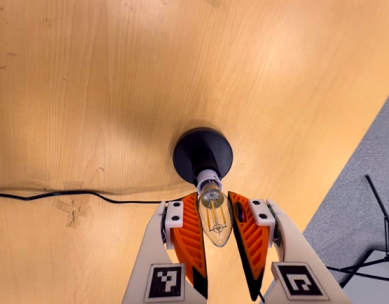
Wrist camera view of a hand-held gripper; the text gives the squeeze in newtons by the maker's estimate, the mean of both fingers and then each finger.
{"total": 14.1, "left": 14.9, "right": 13.4}